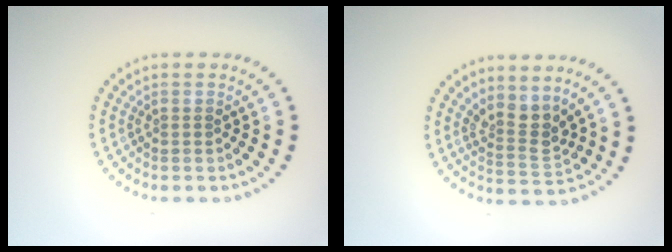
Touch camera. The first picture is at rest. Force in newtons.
{"total": 2.7, "press": 2.0, "slide": 1.9}